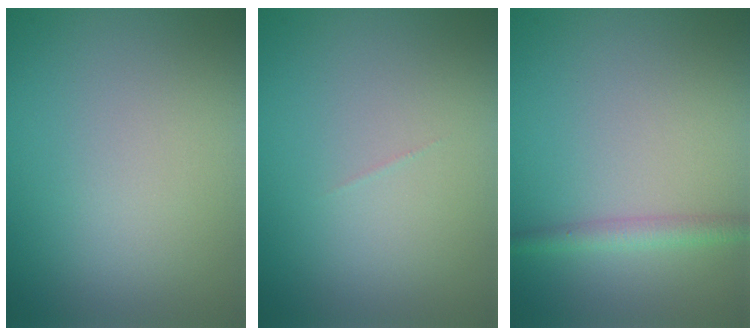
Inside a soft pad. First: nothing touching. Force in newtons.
{"total": 0.0}
{"total": 2.0, "press": 2.0, "slide": 0.0}